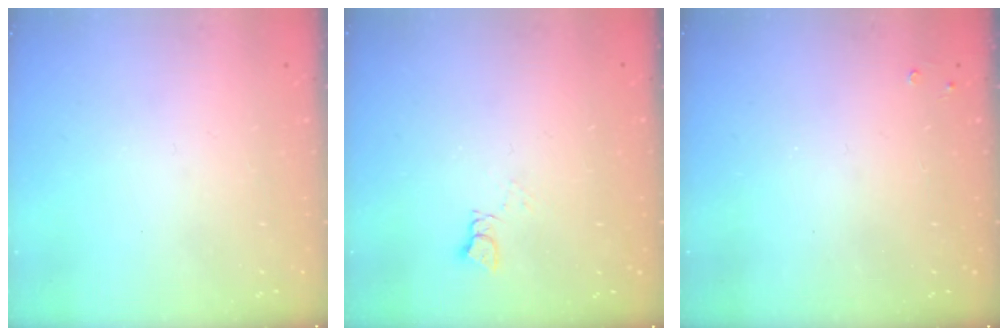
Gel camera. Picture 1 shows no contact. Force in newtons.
{"total": 3.2, "press": 3.2, "slide": 0.4}
{"total": 1.9, "press": 1.8, "slide": 0.4}